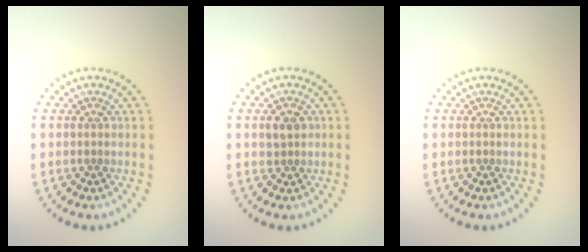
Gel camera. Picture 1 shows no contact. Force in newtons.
{"total": 1.7, "press": 1.6, "slide": 0.6}
{"total": 0.0}